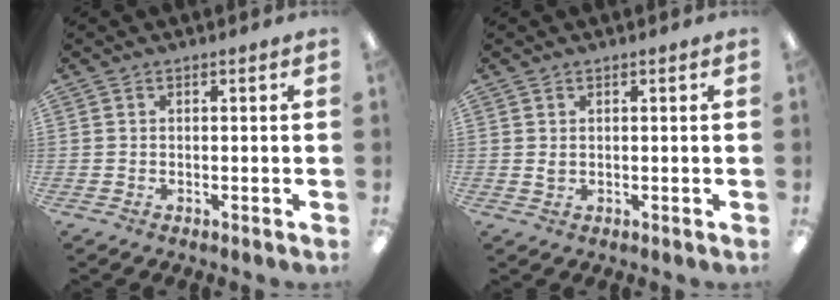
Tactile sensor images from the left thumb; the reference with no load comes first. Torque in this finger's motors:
{"motor_torque": [-0.18, 0.09, -0.19, 0.11, 0.06]}